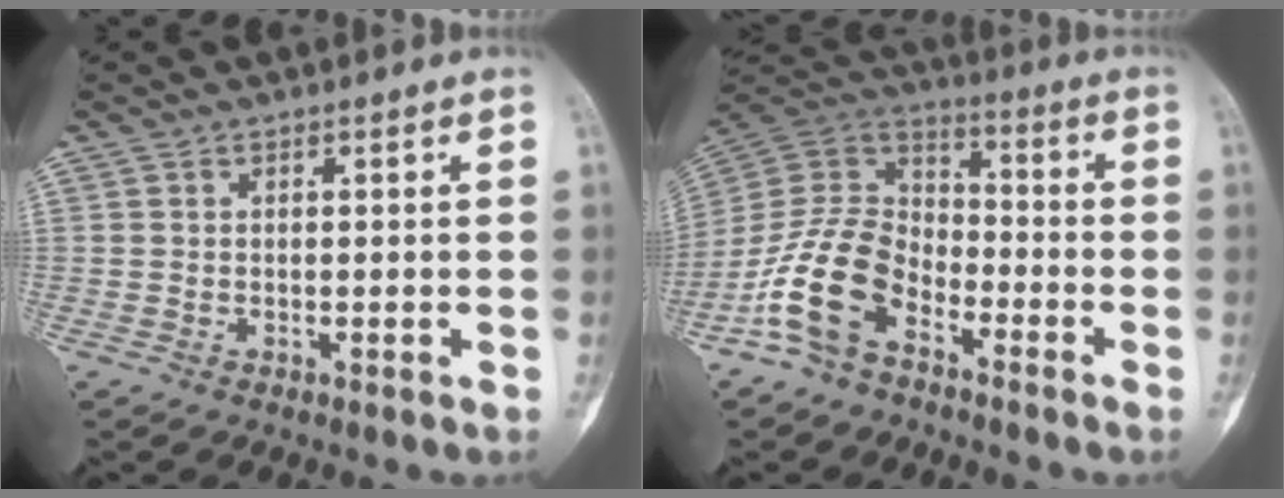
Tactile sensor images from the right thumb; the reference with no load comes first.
{"total": 14.7, "force": [-7.9, 8.7, 8.8], "torque": [-0.165, 0.063, -0.163]}